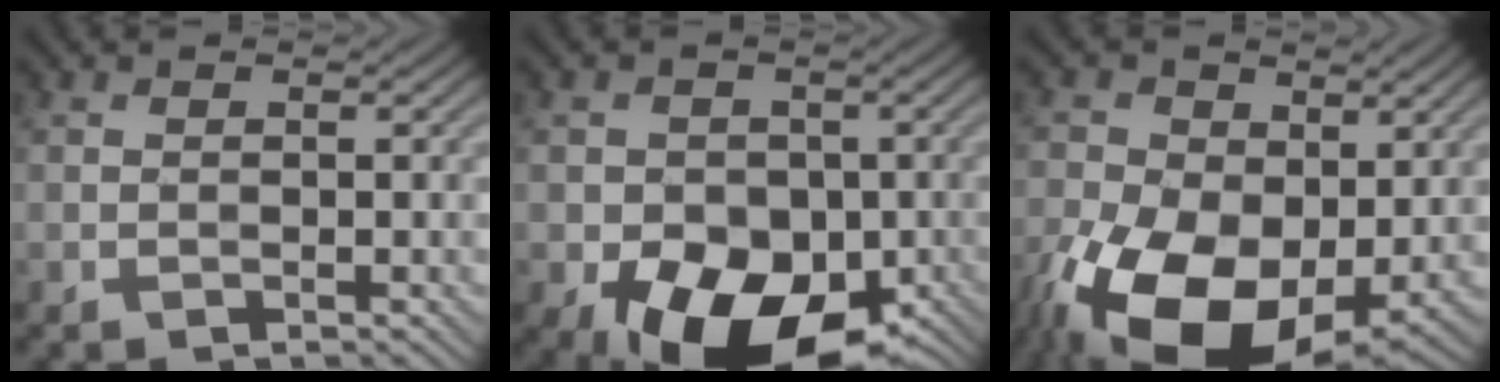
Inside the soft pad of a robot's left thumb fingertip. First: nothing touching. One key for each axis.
{"total": 13.2, "fx": -5.7, "fy": 9.1, "fz": 7.6, "tx": -0.107, "ty": -0.029, "tz": -0.093}
{"total": 15.6, "fx": -4.5, "fy": 9.5, "fz": 11.5, "tx": -0.244, "ty": -0.028, "tz": -0.074}